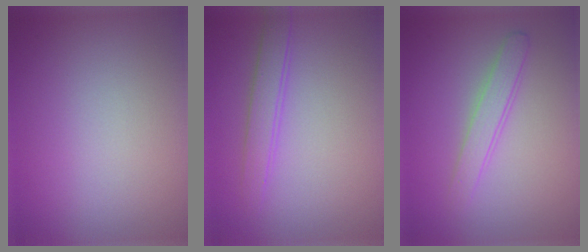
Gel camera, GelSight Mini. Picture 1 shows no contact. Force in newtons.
{"total": 2.1, "press": 2.1, "slide": 0.1}
{"total": 2.1, "press": 2.1, "slide": 0.0}